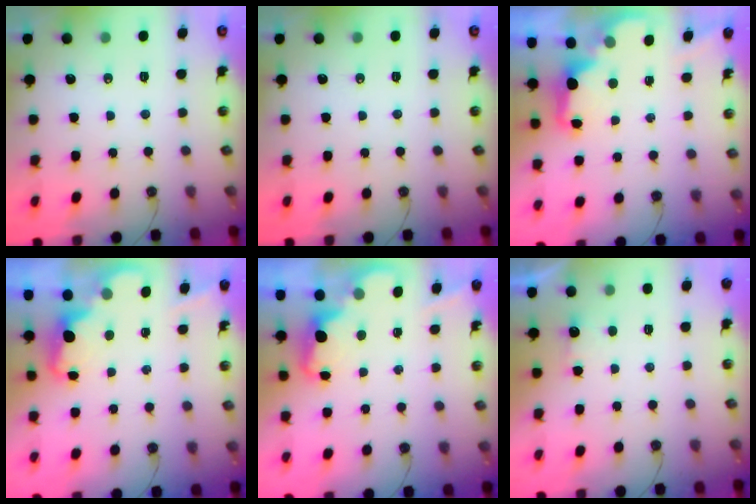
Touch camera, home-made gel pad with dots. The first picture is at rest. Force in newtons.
{"total": 0.0}
{"total": 2.5, "press": 2.4, "slide": 0.6}
{"total": 2.1, "press": 2.1, "slide": 0.5}
{"total": 2.1, "press": 2.1, "slide": 0.5}
{"total": 1.0, "press": 0.7, "slide": 0.6}